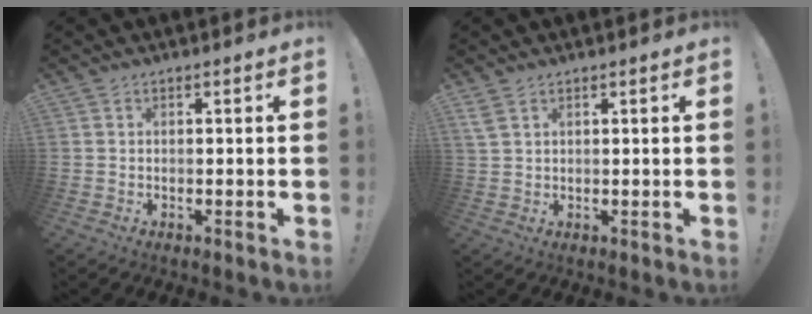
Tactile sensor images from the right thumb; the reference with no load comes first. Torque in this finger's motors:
{"motor_torque": [-0.21, 0.31, 0.03, 0.03, 0.00]}